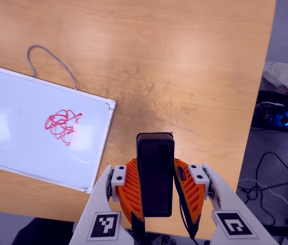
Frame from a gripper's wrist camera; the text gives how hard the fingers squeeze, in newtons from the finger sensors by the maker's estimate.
{"total": 4.2, "left": 3.0, "right": 5.5}